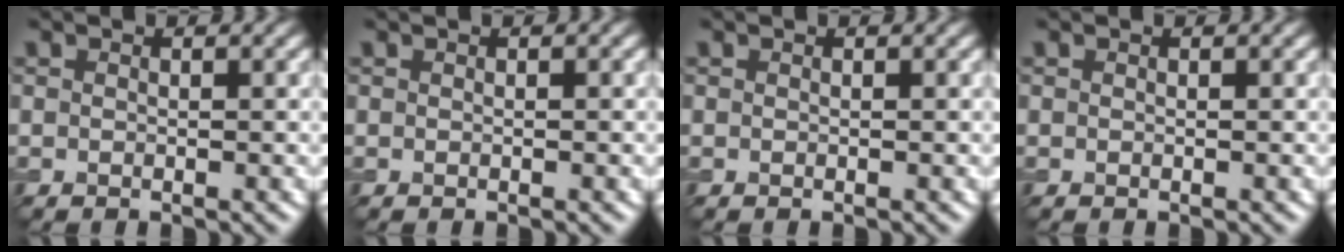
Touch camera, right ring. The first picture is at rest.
{"total": 0.0}
{"total": 0.0}
{"total": 0.0}